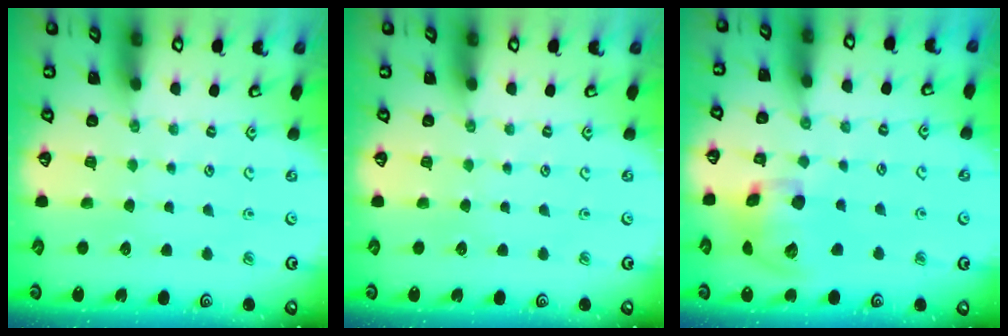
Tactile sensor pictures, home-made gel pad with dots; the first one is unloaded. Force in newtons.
{"total": 0.0}
{"total": 14.4, "press": 14.2, "slide": 2.2}